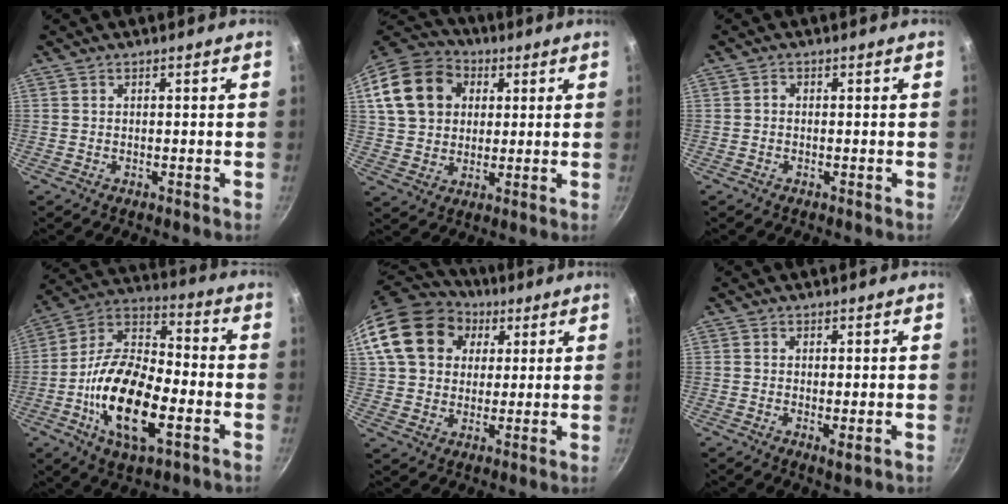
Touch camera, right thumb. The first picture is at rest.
{"total": 17.1, "force": [4.8, 13.5, 9.4], "torque": [-0.162, 0.021, 0.079]}
{"total": 0.7, "force": [-0.2, 0.6, 0.4], "torque": [-0.005, 0.004, -0.006]}
{"total": 20.6, "force": [-5.8, 9.7, 17.3], "torque": [-0.311, 0.030, -0.121]}
{"total": 19.2, "force": [6.4, 14.9, 10.3], "torque": [-0.175, 0.016, 0.108]}
{"total": 1.8, "force": [0.1, 0.4, 1.7], "torque": [-0.031, -0.009, -0.001]}